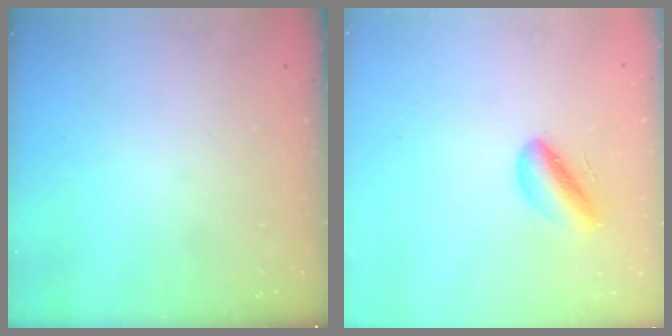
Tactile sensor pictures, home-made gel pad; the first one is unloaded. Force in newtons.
{"total": 7.0, "press": 6.8, "slide": 1.6}